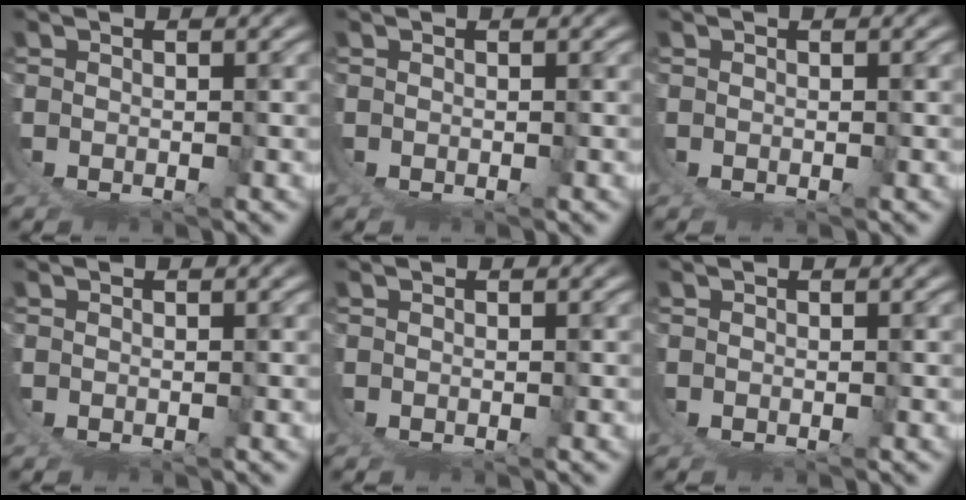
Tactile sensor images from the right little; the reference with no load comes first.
{"total": 0.0}
{"total": 0.0}
{"total": 0.0}
{"total": 0.0}
{"total": 0.0}